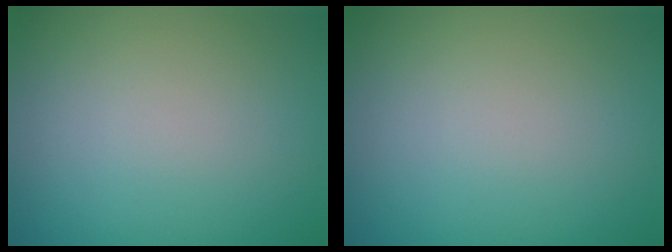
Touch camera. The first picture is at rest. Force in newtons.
{"total": 0.0}